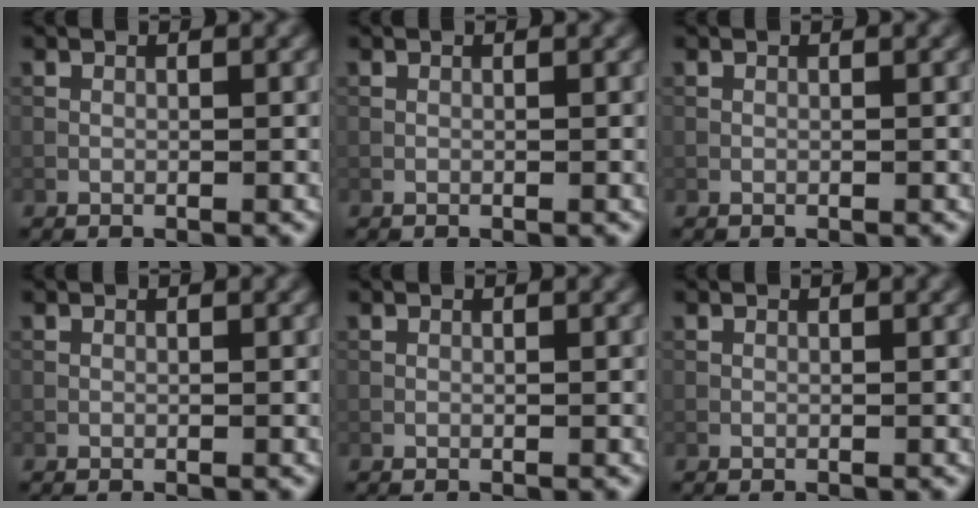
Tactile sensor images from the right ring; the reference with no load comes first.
{"total": 0.0}
{"total": 0.0}
{"total": 0.0}
{"total": 0.0}
{"total": 0.0}